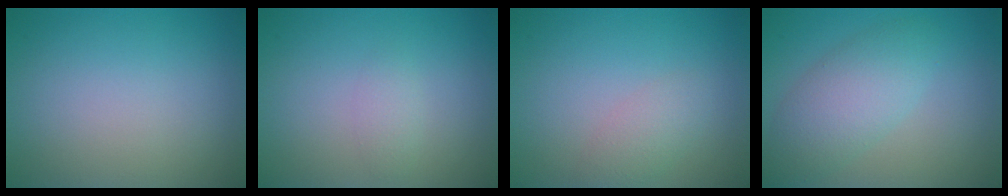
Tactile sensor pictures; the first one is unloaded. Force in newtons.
{"total": 1.1, "press": 1.1, "slide": 0.0}
{"total": 1.8, "press": 1.8, "slide": 0.1}
{"total": 4.1, "press": 4.1, "slide": 0.2}